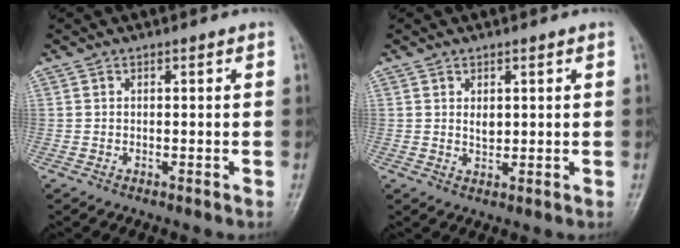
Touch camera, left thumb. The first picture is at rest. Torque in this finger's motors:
{"motor_torque": [0.21, -0.07, 0.64, 0.08, 0.00]}